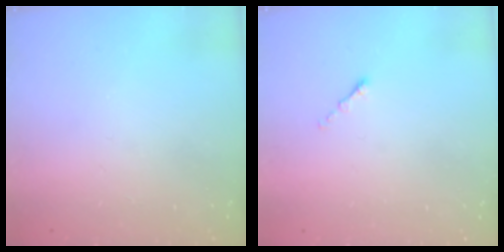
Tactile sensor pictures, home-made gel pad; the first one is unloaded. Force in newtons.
{"total": 0.0}